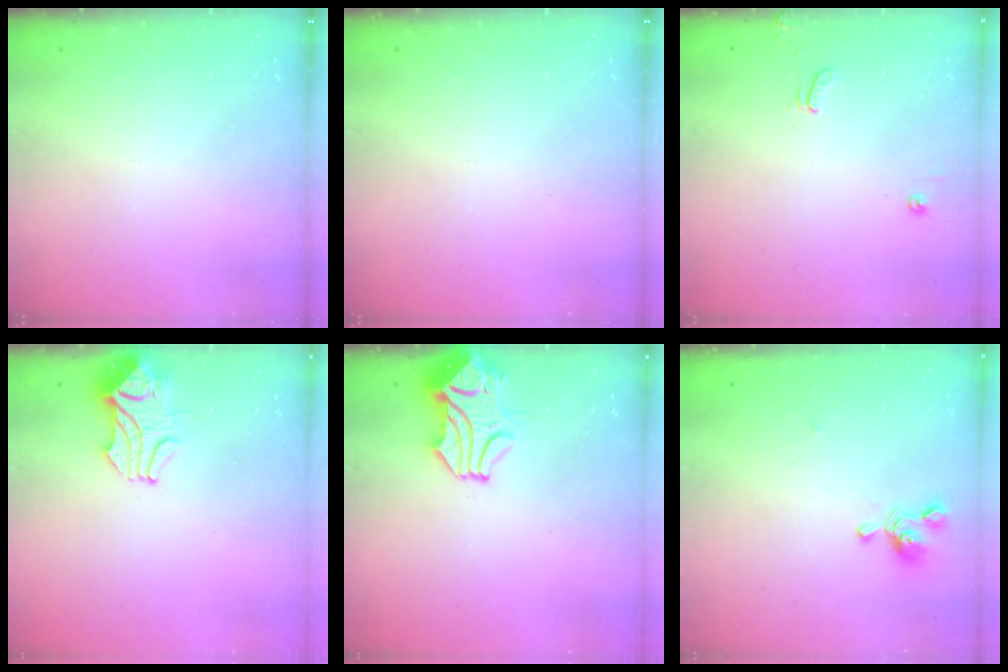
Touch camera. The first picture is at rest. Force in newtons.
{"total": 0.0}
{"total": 1.3, "press": 1.2, "slide": 0.4}
{"total": 2.2, "press": 2.1, "slide": 0.9}
{"total": 1.7, "press": 1.4, "slide": 1.0}
{"total": 0.7, "press": 0.4, "slide": 0.6}